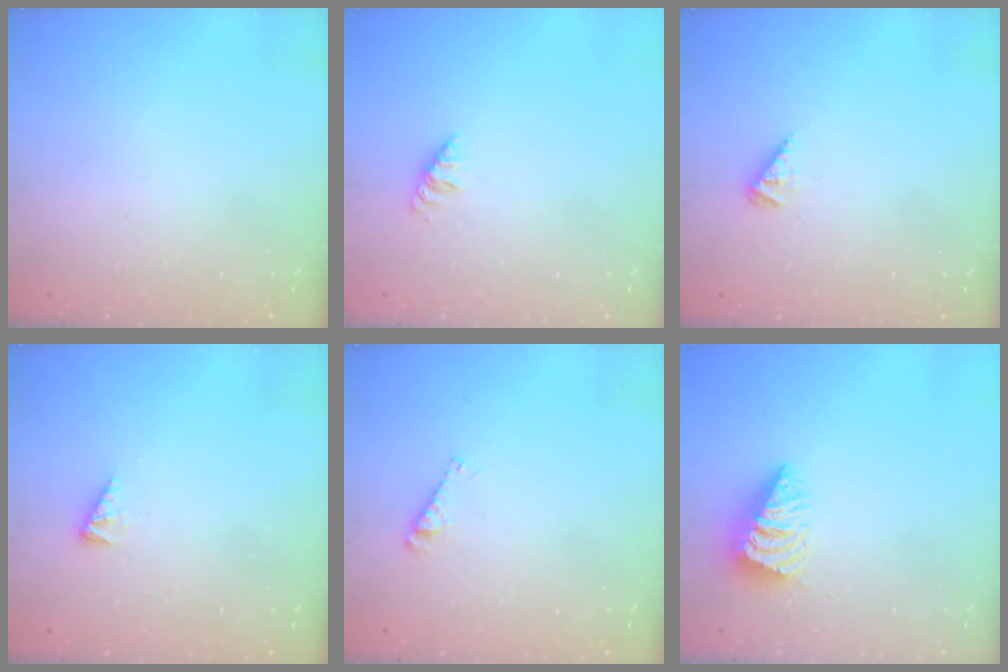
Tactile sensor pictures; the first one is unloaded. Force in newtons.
{"total": 1.9, "press": 1.9, "slide": 0.3}
{"total": 2.2, "press": 2.2, "slide": 0.4}
{"total": 2.9, "press": 2.9, "slide": 0.4}
{"total": 3.5, "press": 3.5, "slide": 0.1}
{"total": 3.0, "press": 2.9, "slide": 0.3}